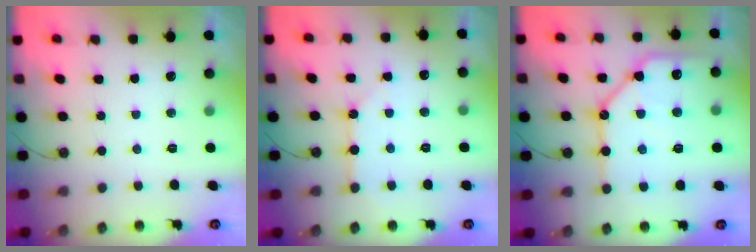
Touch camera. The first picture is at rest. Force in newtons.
{"total": 4.0, "press": 4.0, "slide": 0.4}
{"total": 15.7, "press": 15.6, "slide": 1.8}